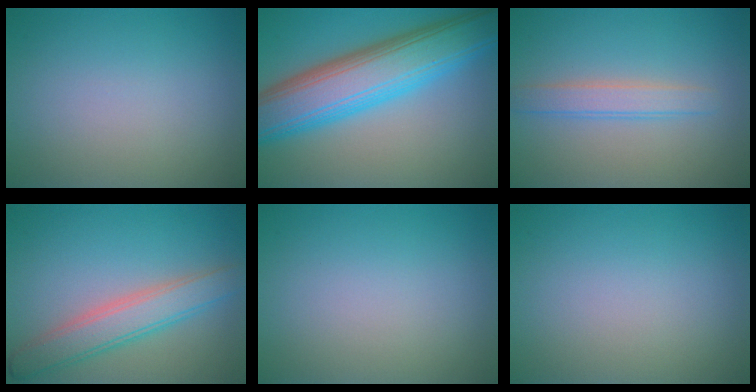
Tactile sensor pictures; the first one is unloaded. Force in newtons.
{"total": 10.6, "press": 10.6, "slide": 0.4}
{"total": 2.4, "press": 2.4, "slide": 0.2}
{"total": 4.5, "press": 4.5, "slide": 0.1}
{"total": 0.0}
{"total": 0.0}